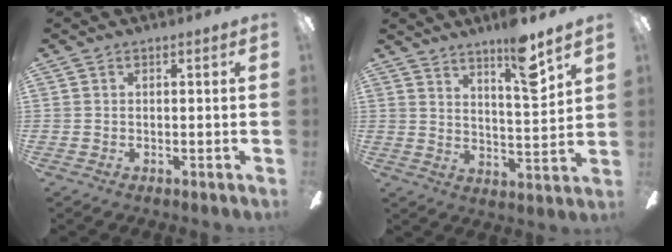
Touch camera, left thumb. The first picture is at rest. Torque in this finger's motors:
{"motor_torque": [1.12, 0.36, 1.14, -0.83, 0.08]}